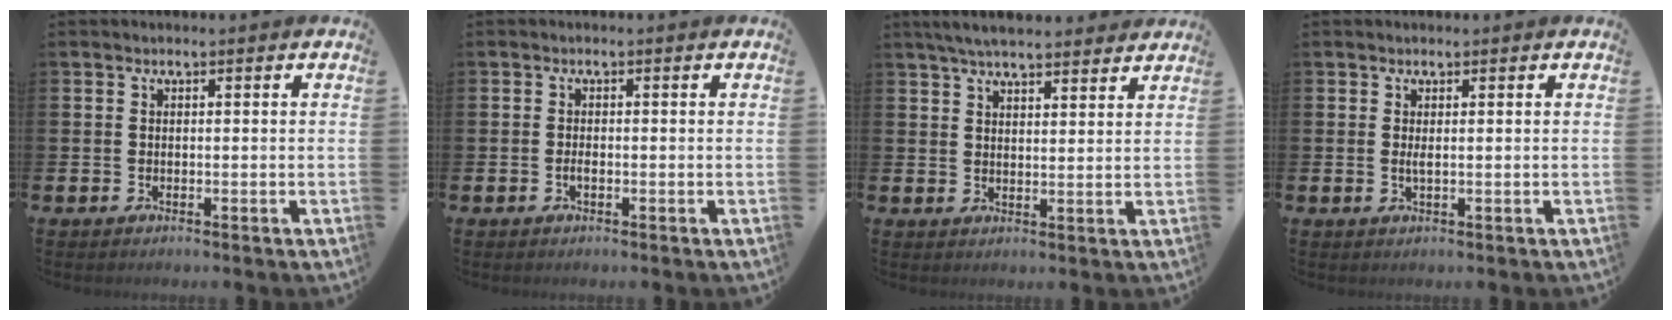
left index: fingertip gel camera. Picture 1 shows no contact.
{"total": 0.9, "force": [-0.4, 0.4, 0.7], "torque": [-0.022, 0.003, -0.006]}
{"total": 5.2, "force": [4.9, 0.8, 1.4], "torque": [-0.040, -0.016, 0.090]}
{"total": 0.8, "force": [0.1, 0.1, 0.8], "torque": [-0.023, 0.003, 0.003]}